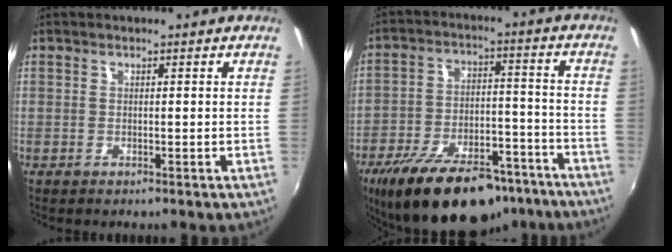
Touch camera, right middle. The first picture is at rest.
{"total": 24.0, "force": [-18.0, 10.0, 12.3], "torque": [-0.227, -0.001, -0.259]}